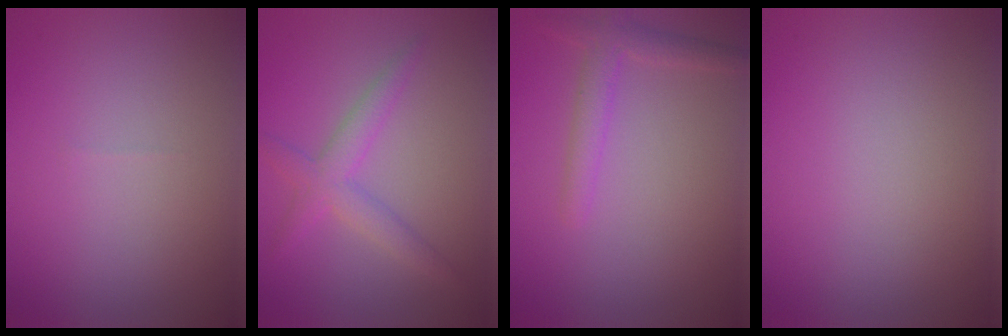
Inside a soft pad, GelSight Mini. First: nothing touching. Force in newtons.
{"total": 3.0, "press": 3.0, "slide": 0.0}
{"total": 2.3, "press": 2.3, "slide": 0.1}
{"total": 0.0}